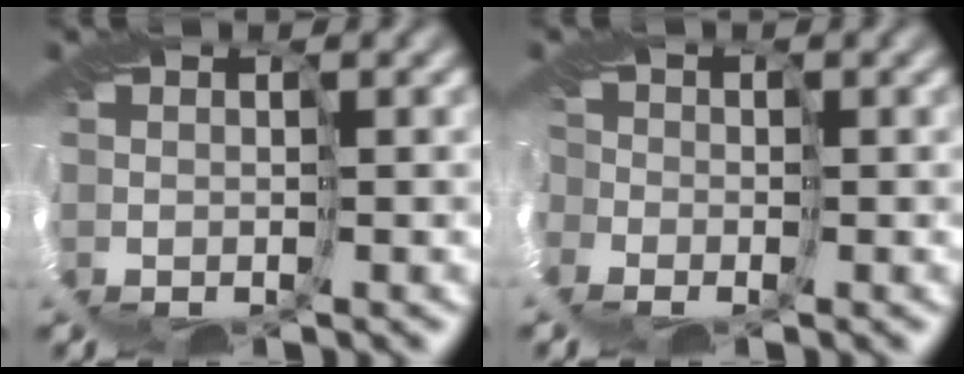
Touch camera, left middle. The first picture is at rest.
{"total": 3.1, "force": [-2.2, 2.2, 0.3], "torque": [-0.017, -0.009, -0.034]}